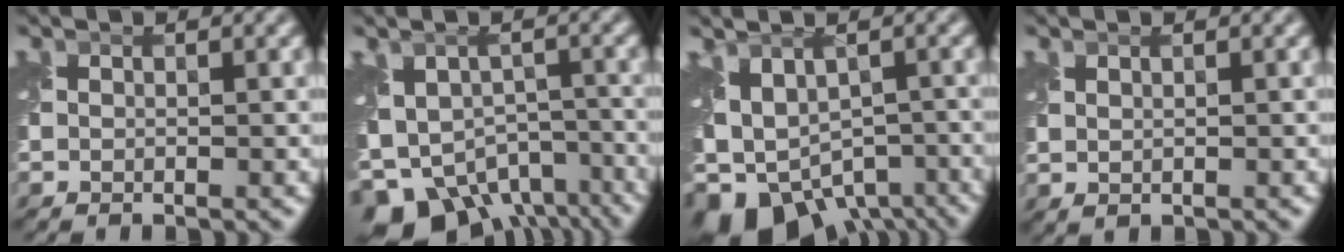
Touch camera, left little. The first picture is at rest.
{"total": 11.0, "force": [-7.3, 6.7, 4.8], "torque": [-0.091, -0.025, -0.097]}
{"total": 8.6, "force": [-5.1, 4.9, 4.9], "torque": [-0.080, -0.014, -0.062]}
{"total": 0.7, "force": [0.7, 0.1, -0.2], "torque": [0.001, 0.007, 0.018]}